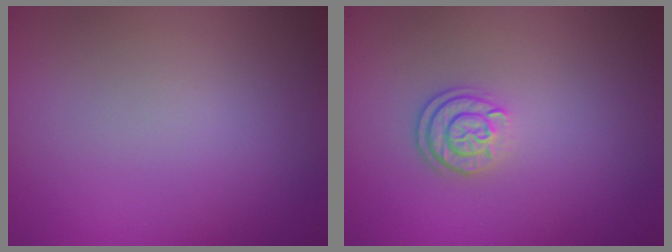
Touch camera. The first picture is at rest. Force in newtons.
{"total": 2.4, "press": 1.9, "slide": 1.5}